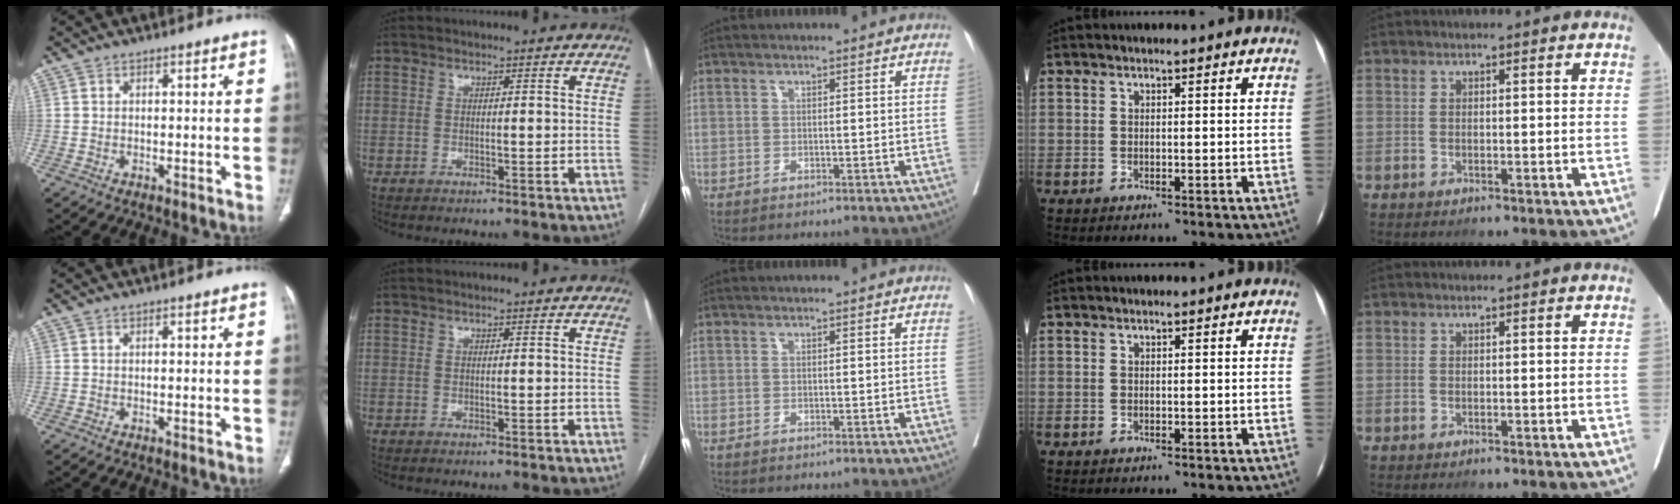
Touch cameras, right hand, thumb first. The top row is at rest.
{}